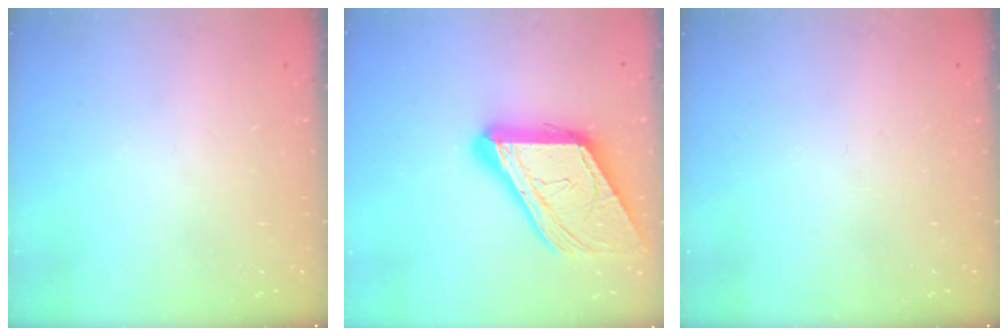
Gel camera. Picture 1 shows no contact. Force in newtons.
{"total": 20.1, "press": 20.1, "slide": 1.8}
{"total": 0.0}